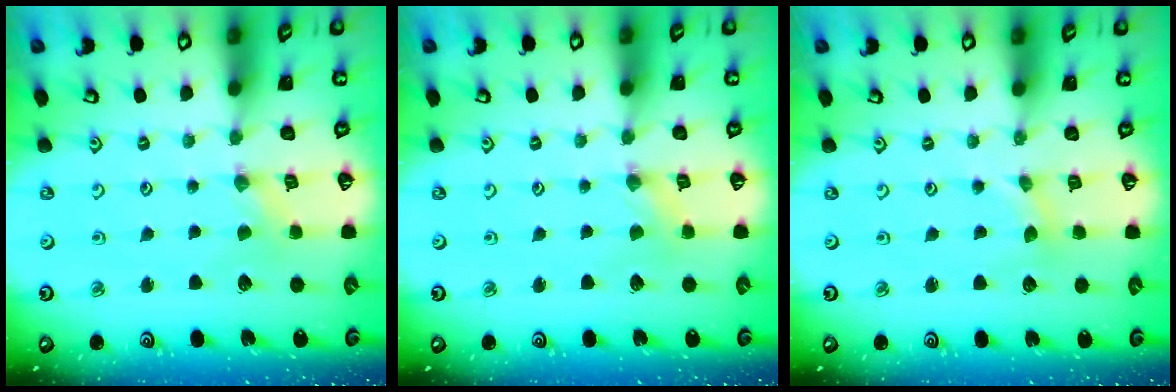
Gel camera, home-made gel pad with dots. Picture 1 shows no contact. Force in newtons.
{"total": 0.0}
{"total": 0.7, "press": 0.7, "slide": 0.1}